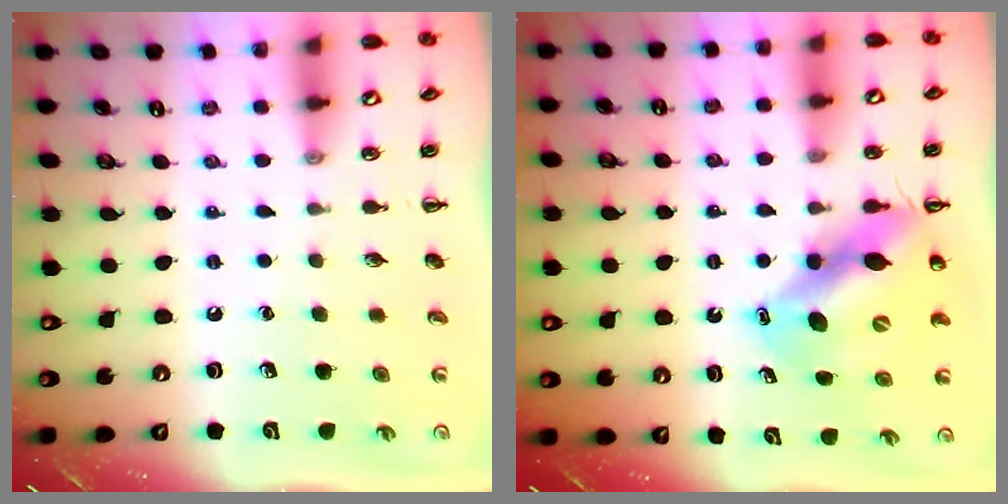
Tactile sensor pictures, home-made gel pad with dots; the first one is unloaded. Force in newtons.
{"total": 12.9, "press": 12.4, "slide": 3.4}